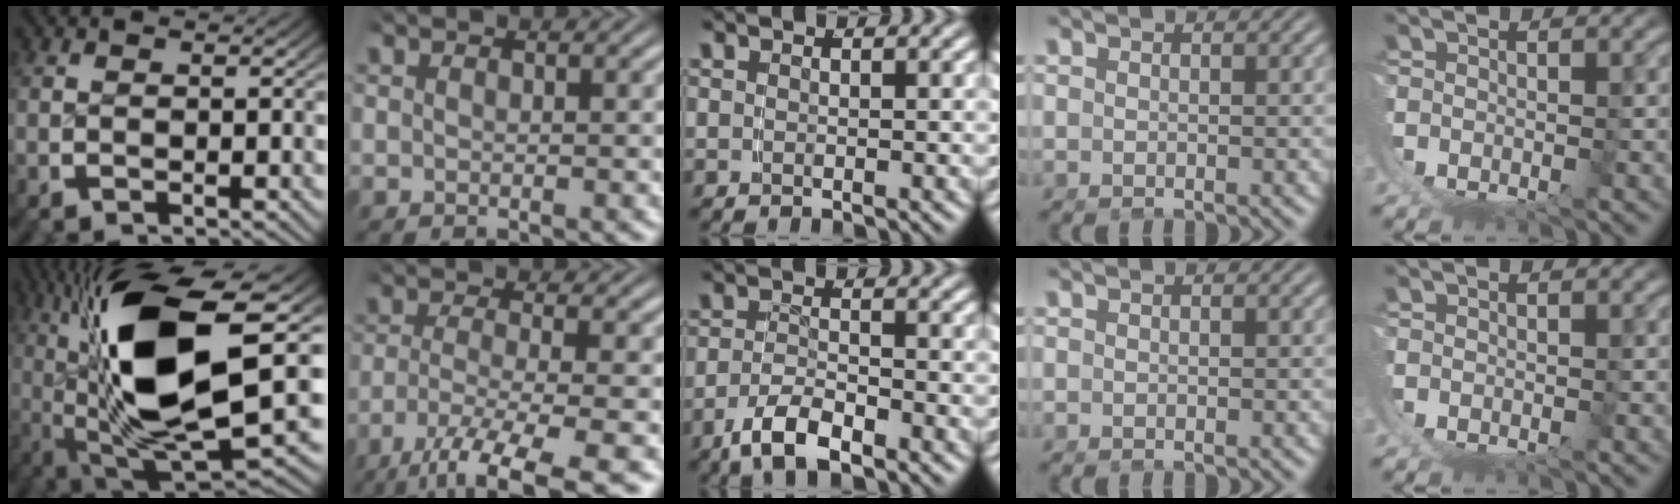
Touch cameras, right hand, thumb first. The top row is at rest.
{"thumb": {"total": 21.5, "force": [0.0, 10.9, 18.5], "torque": [-0.363, -0.038, 0.028]}, "index": {"total": 9.4, "force": [-5.9, 3.1, 6.6], "torque": [-0.116, -0.048, -0.066]}, "middle": {"total": 3.7, "force": [-2.5, 1.0, 2.5], "torque": [-0.046, -0.007, -0.040]}}